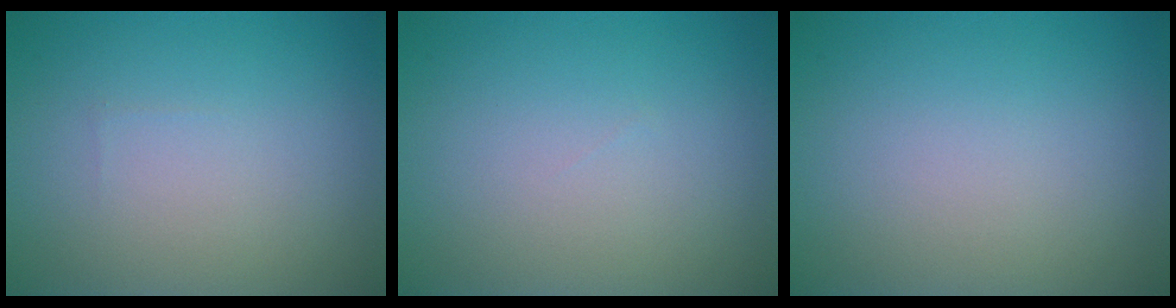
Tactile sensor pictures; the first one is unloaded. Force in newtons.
{"total": 0.0}
{"total": 0.0}